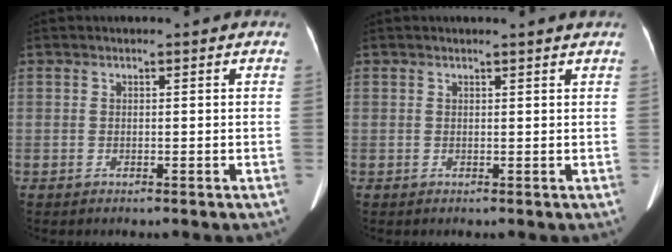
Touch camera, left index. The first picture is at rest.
{"total": 1.4, "force": [1.3, -0.4, 0.3], "torque": [-0.016, -0.003, 0.017]}